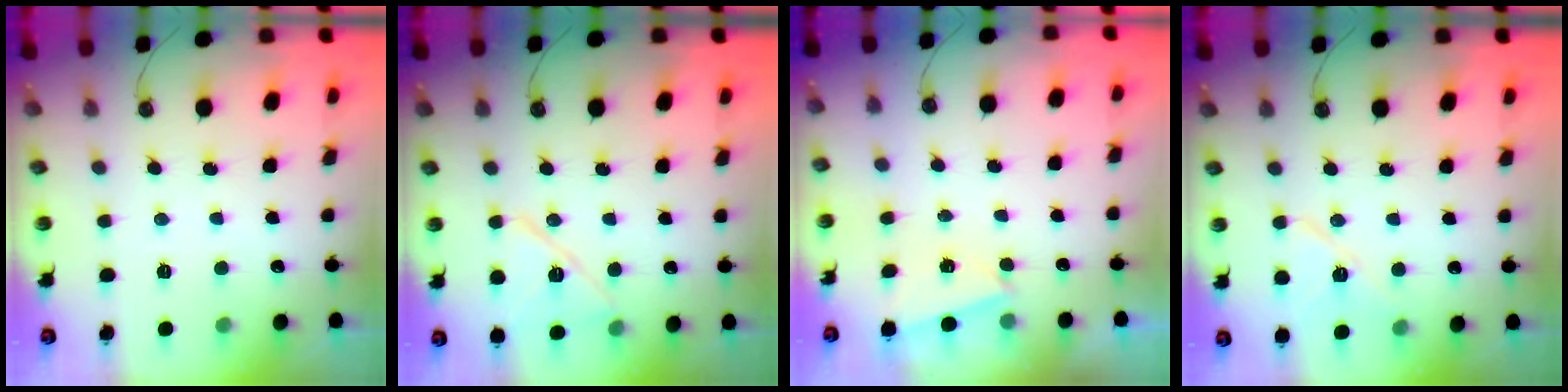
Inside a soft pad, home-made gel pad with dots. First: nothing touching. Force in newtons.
{"total": 12.1, "press": 10.4, "slide": 6.2}
{"total": 2.6, "press": 1.3, "slide": 2.3}
{"total": 10.0, "press": 10.0, "slide": 0.4}